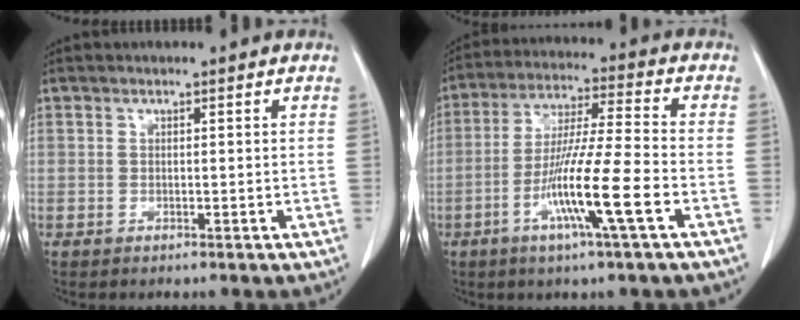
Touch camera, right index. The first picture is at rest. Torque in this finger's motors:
{"motor_torque": [1.47, -0.67, 0.76, 0.21]}